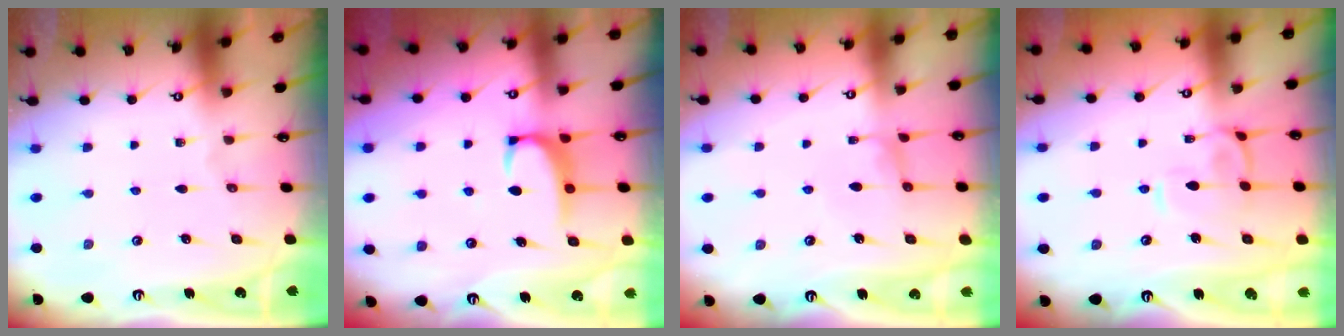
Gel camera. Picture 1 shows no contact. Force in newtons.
{"total": 2.2, "press": 2.1, "slide": 0.6}
{"total": 1.5, "press": 1.3, "slide": 0.8}
{"total": 1.7, "press": 1.5, "slide": 0.6}